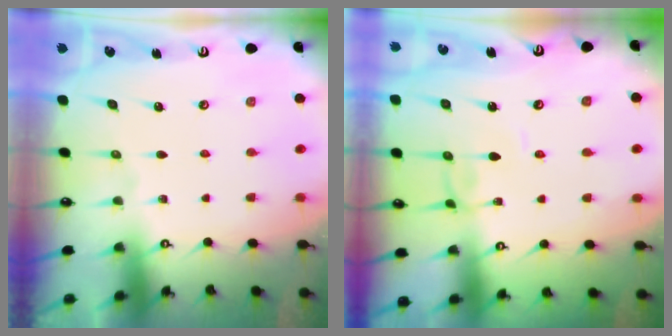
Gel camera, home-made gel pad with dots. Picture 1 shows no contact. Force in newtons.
{"total": 3.8, "press": 3.8, "slide": 0.1}